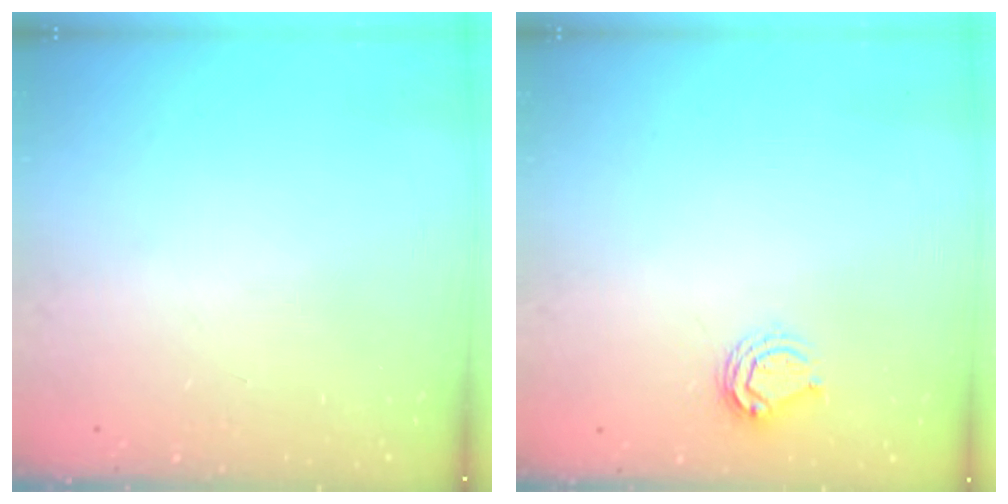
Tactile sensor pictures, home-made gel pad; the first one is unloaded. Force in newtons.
{"total": 5.9, "press": 5.8, "slide": 0.7}